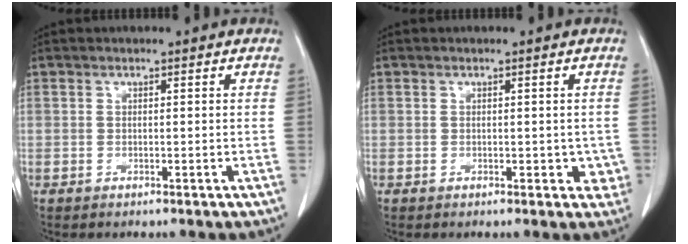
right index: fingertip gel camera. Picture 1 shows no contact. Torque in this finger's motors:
{"motor_torque": [0.05, 0.08, 0.04, 0.01]}